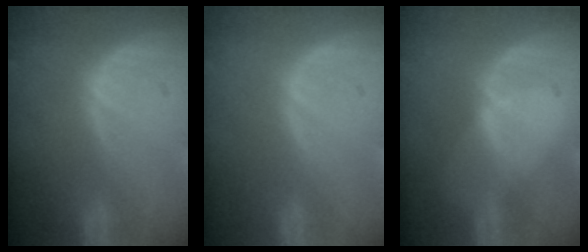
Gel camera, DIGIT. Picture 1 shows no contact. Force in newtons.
{"total": 0.0}
{"total": 0.8, "press": 0.8, "slide": 0.1}